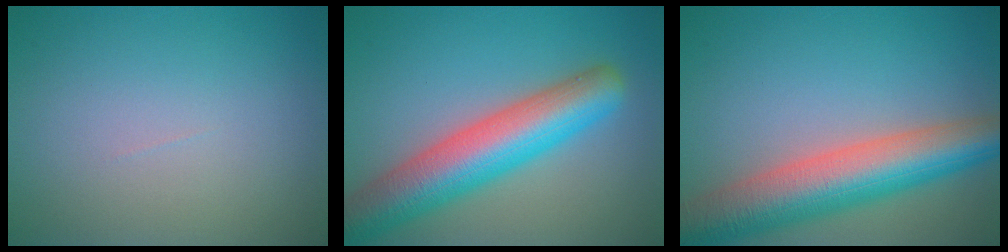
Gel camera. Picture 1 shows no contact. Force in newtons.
{"total": 9.0, "press": 9.0, "slide": 0.3}
{"total": 9.5, "press": 9.5, "slide": 0.5}